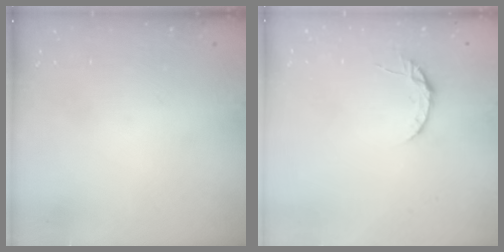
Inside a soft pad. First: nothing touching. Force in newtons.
{"total": 3.8, "press": 3.8, "slide": 0.4}